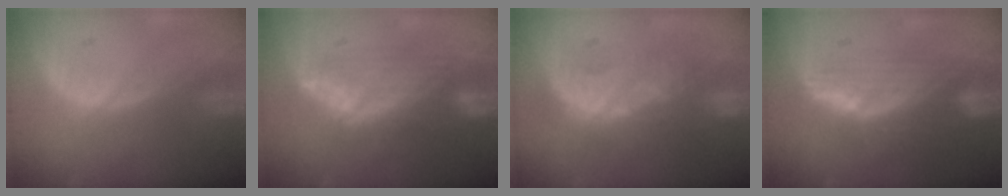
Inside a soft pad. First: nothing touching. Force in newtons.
{"total": 7.6, "press": 7.2, "slide": 2.2}
{"total": 8.6, "press": 8.1, "slide": 2.9}
{"total": 7.5, "press": 6.9, "slide": 3.0}